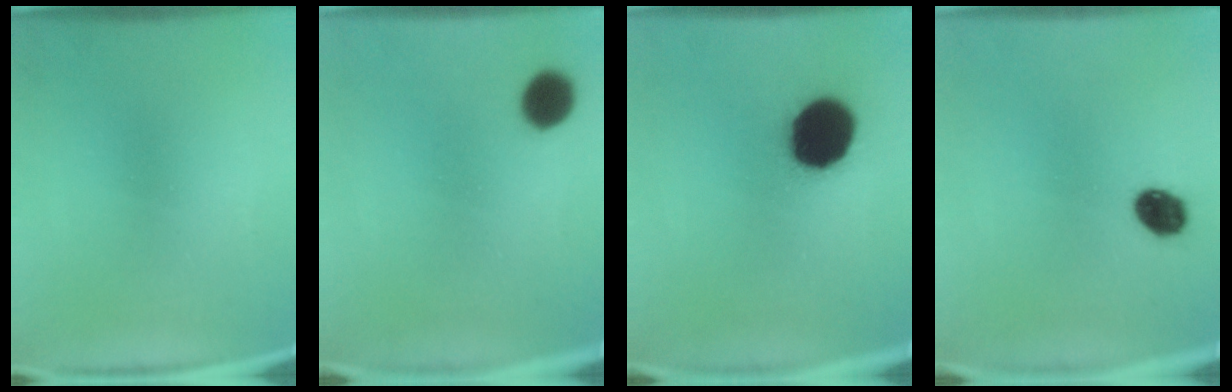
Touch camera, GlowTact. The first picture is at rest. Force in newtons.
{"total": 6.1}
{"total": 17.8}
{"total": 6.3}